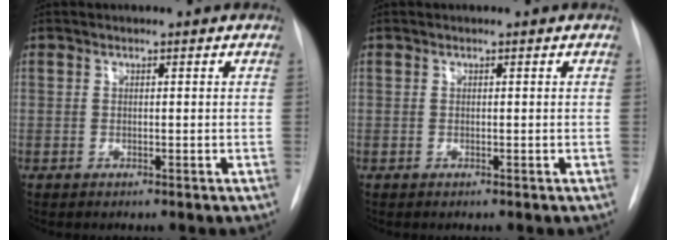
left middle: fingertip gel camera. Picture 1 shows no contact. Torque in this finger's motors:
{"motor_torque": [-0.02, 0.00, 0.05, 0.00]}